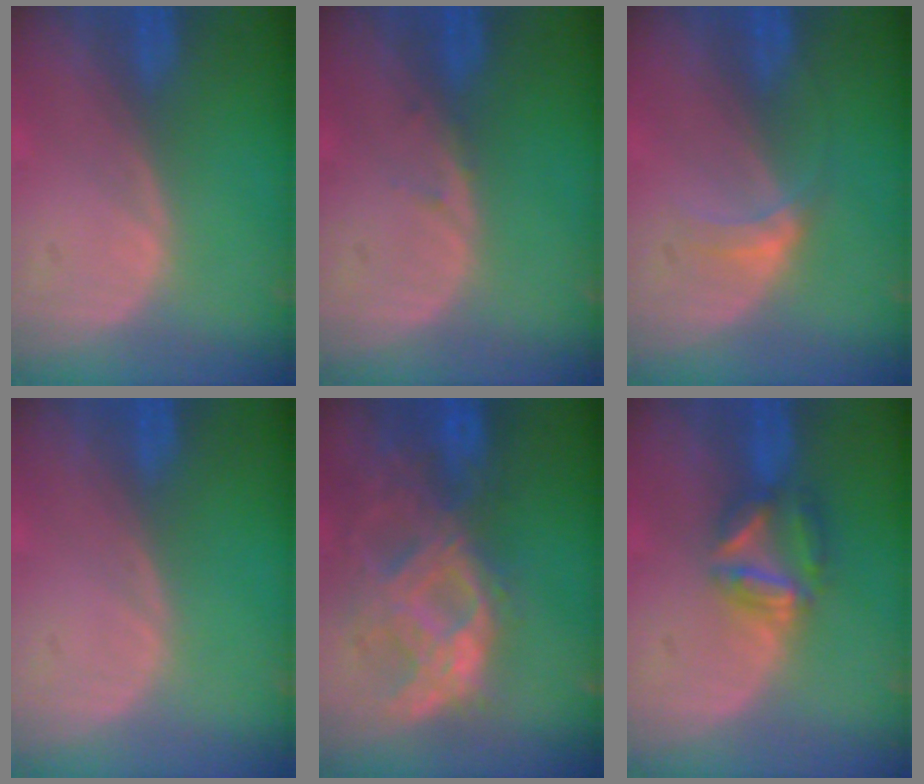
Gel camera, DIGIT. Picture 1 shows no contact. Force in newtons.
{"total": 0.8, "press": 0.7, "slide": 0.3}
{"total": 2.9, "press": 2.5, "slide": 1.5}
{"total": 0.0}
{"total": 10.6, "press": 9.2, "slide": 5.3}
{"total": 6.1, "press": 5.5, "slide": 2.5}